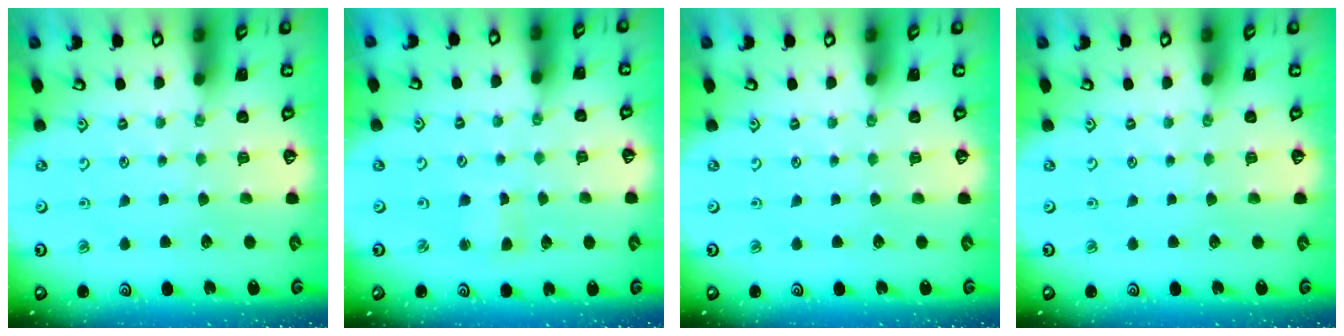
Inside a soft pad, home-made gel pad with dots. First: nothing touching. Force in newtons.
{"total": 2.8, "press": 2.8, "slide": 0.2}
{"total": 0.0}
{"total": 0.0}